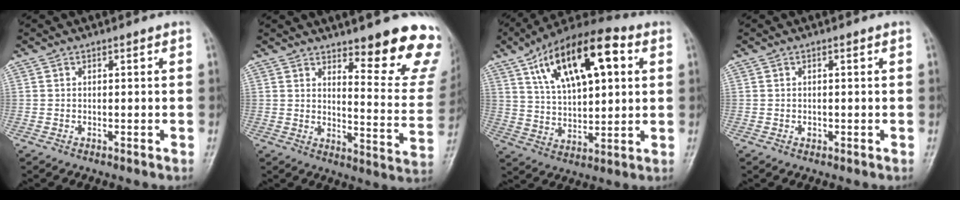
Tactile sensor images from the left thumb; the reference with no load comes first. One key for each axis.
{"total": 15.5, "fx": 10.9, "fy": 3.9, "fz": 10.2, "tx": -0.080, "ty": -0.087, "tz": 0.140}
{"total": 19.8, "fx": 7.5, "fy": 9.0, "fz": 16.0, "tx": -0.239, "ty": -0.001, "tz": 0.123}
{"total": 0.7, "fx": -0.2, "fy": 0.5, "fz": 0.4, "tx": -0.001, "ty": 0.001, "tz": -0.003}